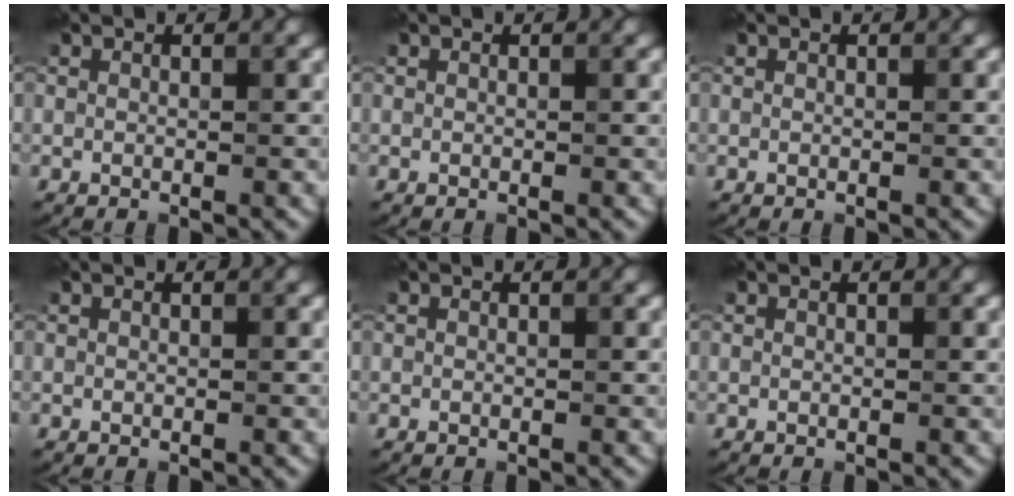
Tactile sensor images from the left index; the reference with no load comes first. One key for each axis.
{"total": 0.0}
{"total": 0.0}
{"total": 0.0}
{"total": 0.0}
{"total": 0.0}